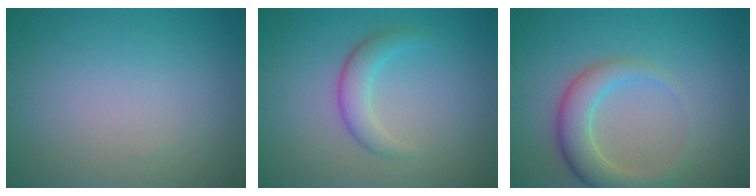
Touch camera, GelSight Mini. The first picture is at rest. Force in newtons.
{"total": 2.8, "press": 2.8, "slide": 0.1}
{"total": 4.5, "press": 4.5, "slide": 0.4}